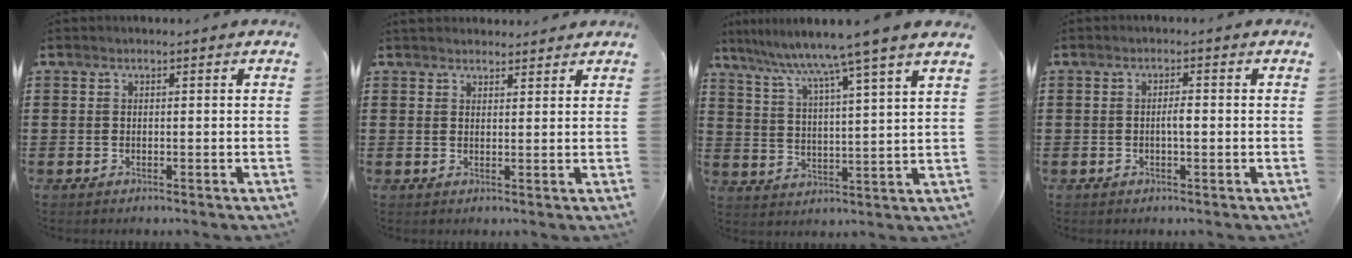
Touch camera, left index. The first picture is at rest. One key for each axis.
{"total": 2.3, "fx": 2.2, "fy": 0.6, "fz": -0.1, "tx": -0.004, "ty": -0.004, "tz": 0.044}
{"total": 7.1, "fx": 6.0, "fy": -1.9, "fz": 3.3, "tx": -0.089, "ty": -0.045, "tz": 0.091}
{"total": 1.8, "fx": -0.1, "fy": 0.2, "fz": 1.8, "tx": -0.034, "ty": -0.001, "tz": -0.002}